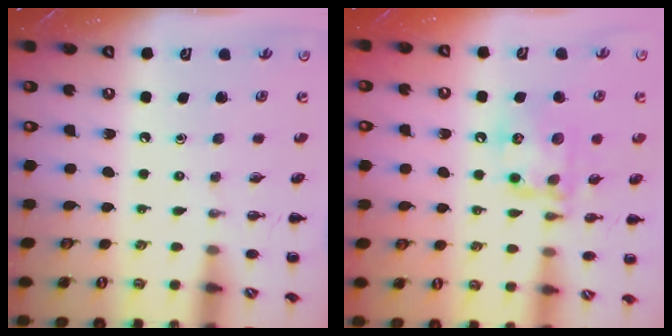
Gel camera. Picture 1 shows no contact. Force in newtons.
{"total": 14.4, "press": 14.2, "slide": 1.8}